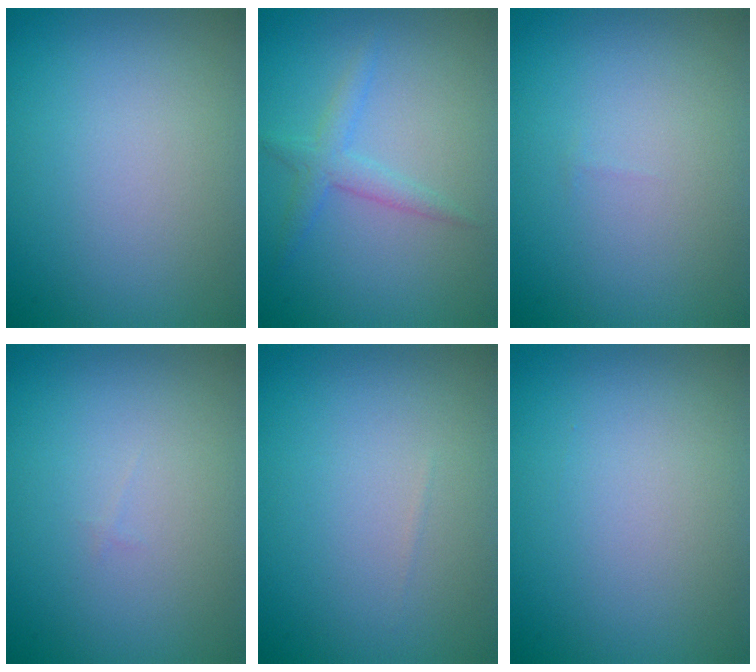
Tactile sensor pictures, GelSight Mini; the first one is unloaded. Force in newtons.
{"total": 1.3, "press": 1.3, "slide": 0.1}
{"total": 0.0}
{"total": 0.0}
{"total": 0.0}
{"total": 0.0}